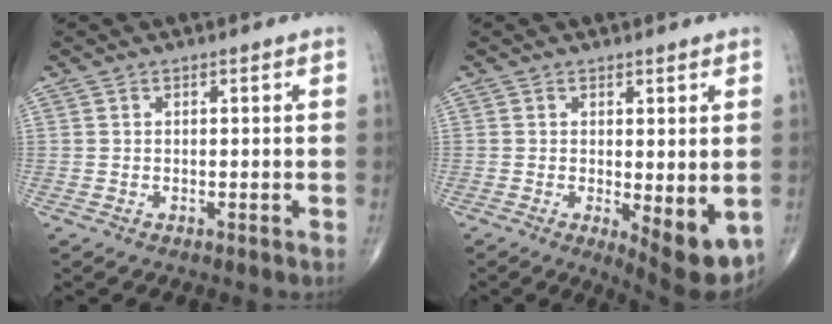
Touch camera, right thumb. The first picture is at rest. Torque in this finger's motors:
{"motor_torque": [-0.45, 0.47, 0.59, 0.49, 0.07]}